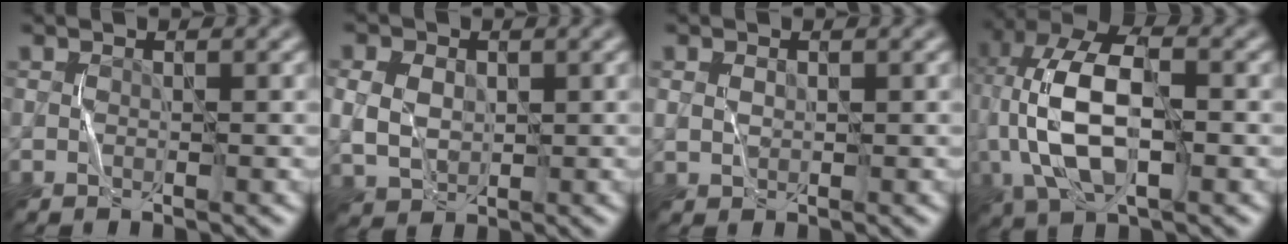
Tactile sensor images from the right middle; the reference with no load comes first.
{"total": 3.5, "force": [0.4, 2.8, 2.1], "torque": [-0.045, 0.005, 0.005]}
{"total": 0.9, "force": [0.3, 0.7, 0.4], "torque": [-0.010, -0.001, 0.010]}
{"total": 10.6, "force": [-0.6, 5.3, 9.2], "torque": [-0.198, 0.017, -0.019]}